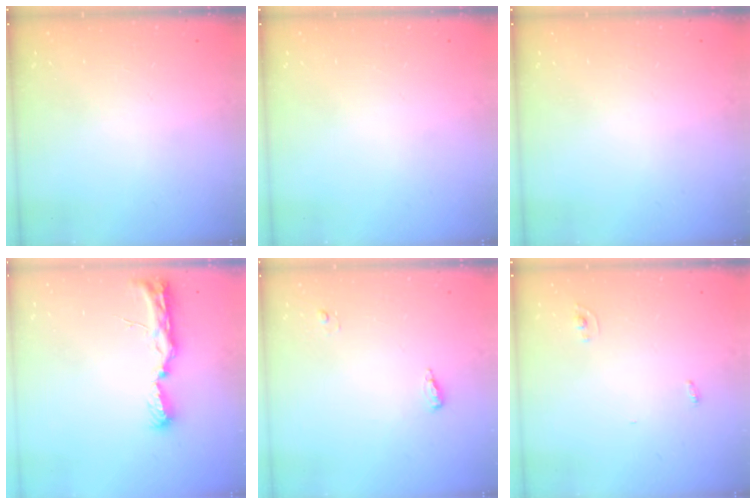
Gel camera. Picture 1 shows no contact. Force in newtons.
{"total": 0.0}
{"total": 0.0}
{"total": 10.7, "press": 9.7, "slide": 4.5}
{"total": 4.6, "press": 4.4, "slide": 1.1}
{"total": 2.4, "press": 2.4, "slide": 0.2}